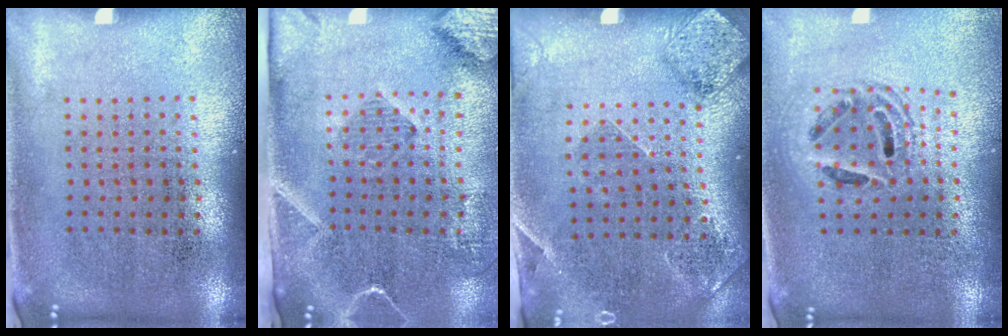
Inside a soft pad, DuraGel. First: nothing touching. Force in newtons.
{"total": 2.9, "press": 2.1, "slide": 1.9}
{"total": 1.5, "press": 1.4, "slide": 0.4}
{"total": 1.3, "press": 1.2, "slide": 0.5}